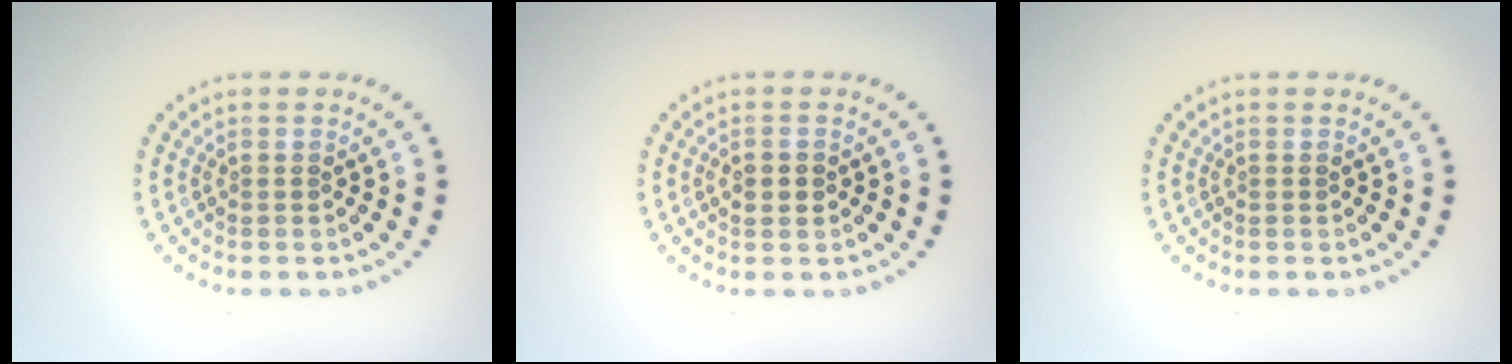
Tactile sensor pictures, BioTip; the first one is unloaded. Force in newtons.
{"total": 2.0, "press": 2.0, "slide": 0.0}
{"total": 0.0}